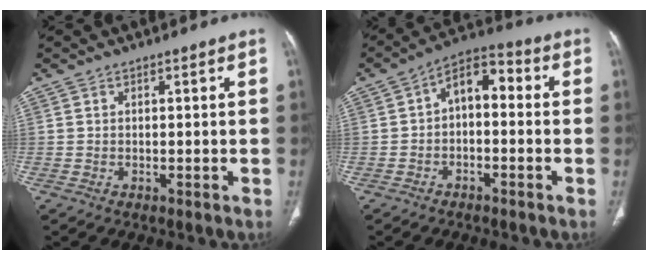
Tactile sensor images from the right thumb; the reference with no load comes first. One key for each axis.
{"total": 7.9, "fx": -0.2, "fy": 4.7, "fz": 6.4, "tx": -0.080, "ty": 0.040, "tz": -0.019}